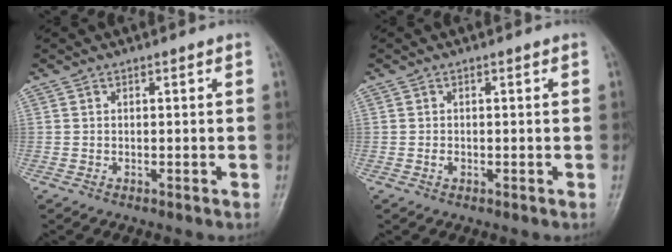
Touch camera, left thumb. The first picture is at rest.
{"total": 0.8, "force": [0.0, 0.6, 0.5], "torque": [-0.007, 0.000, -0.001]}